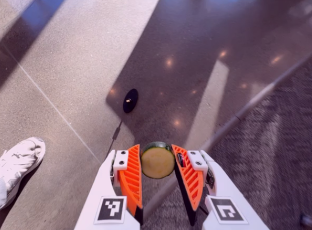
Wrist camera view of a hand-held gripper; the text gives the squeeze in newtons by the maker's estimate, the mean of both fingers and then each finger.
{"total": 8.5, "left": 8.2, "right": 8.8}